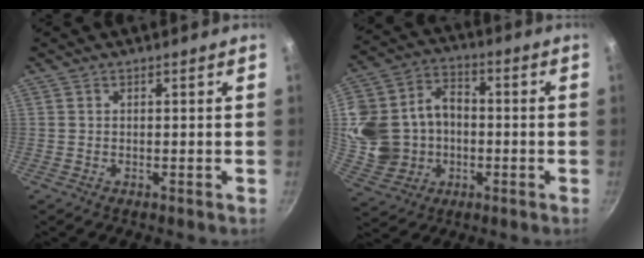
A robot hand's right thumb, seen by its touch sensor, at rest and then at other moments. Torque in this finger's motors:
{"motor_torque": [0.01, 0.37, 0.16, 0.18, 0.18]}